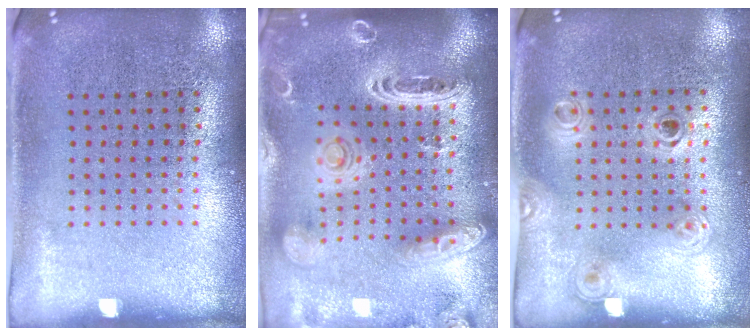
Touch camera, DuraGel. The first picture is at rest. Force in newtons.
{"total": 3.6, "press": 2.9, "slide": 2.2}
{"total": 1.2, "press": 1.0, "slide": 0.7}